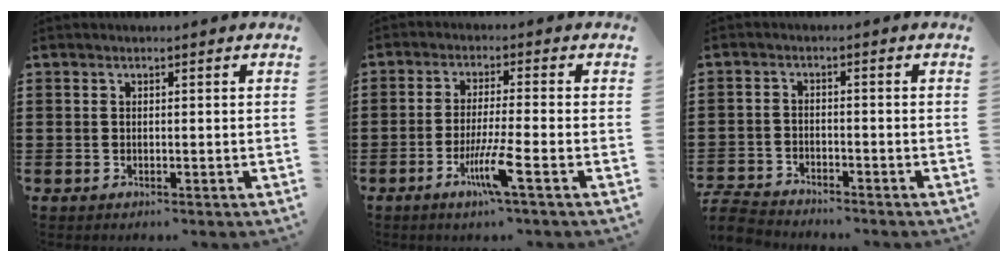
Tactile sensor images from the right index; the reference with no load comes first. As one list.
[{"total": 6.6, "force": [-3.2, 0.0, 5.8], "torque": [-0.114, -0.014, -0.058]}, {"total": 4.0, "force": [-4.0, 0.5, 0.5], "torque": [-0.024, -0.003, -0.086]}]